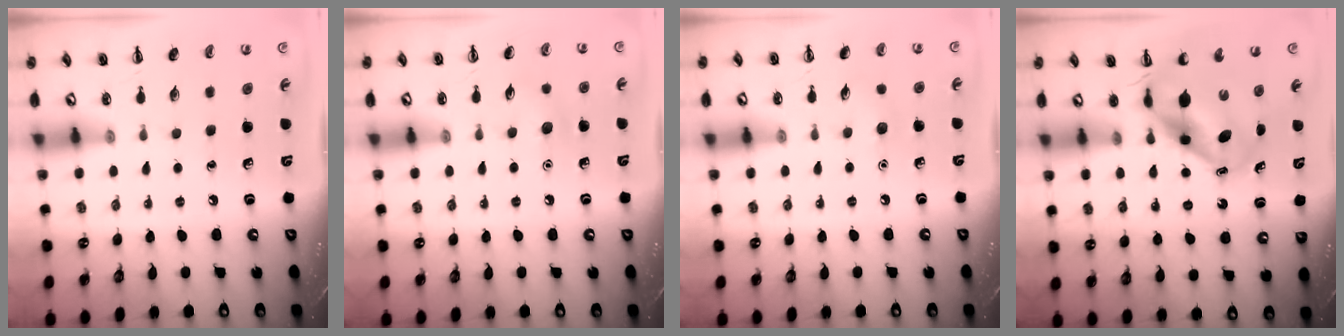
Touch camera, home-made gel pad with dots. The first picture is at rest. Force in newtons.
{"total": 5.5, "press": 5.3, "slide": 1.6}
{"total": 4.8, "press": 4.6, "slide": 1.3}
{"total": 6.4, "press": 6.2, "slide": 1.6}